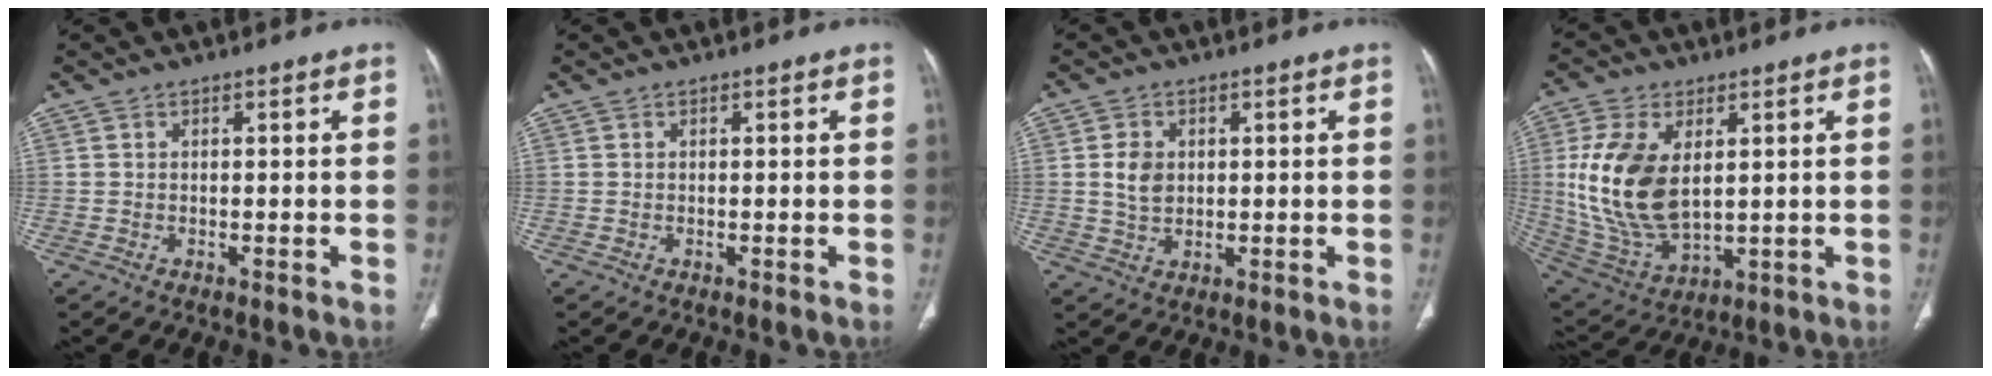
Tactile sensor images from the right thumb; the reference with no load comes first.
{"total": 0.0}
{"total": 4.8, "force": [0.9, 3.6, 3.1], "torque": [-0.044, -0.006, 0.020]}
{"total": 17.0, "force": [2.8, 9.9, 13.6], "torque": [-0.268, -0.018, 0.070]}